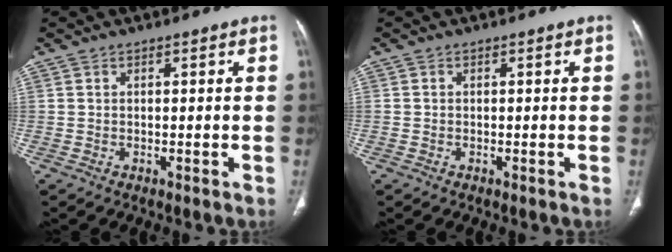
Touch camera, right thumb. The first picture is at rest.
{"total": 0.0}